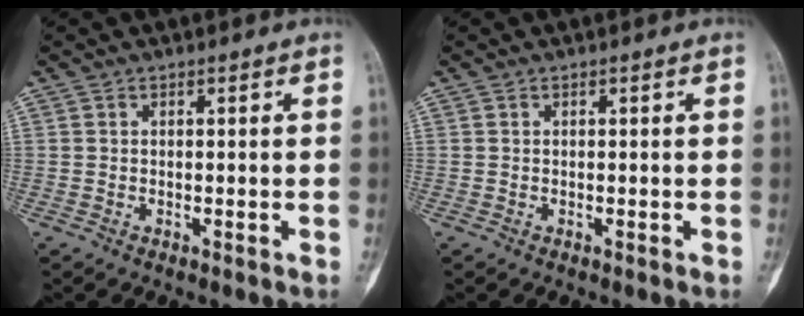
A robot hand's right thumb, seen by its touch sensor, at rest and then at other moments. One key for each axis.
{"total": 0.0}